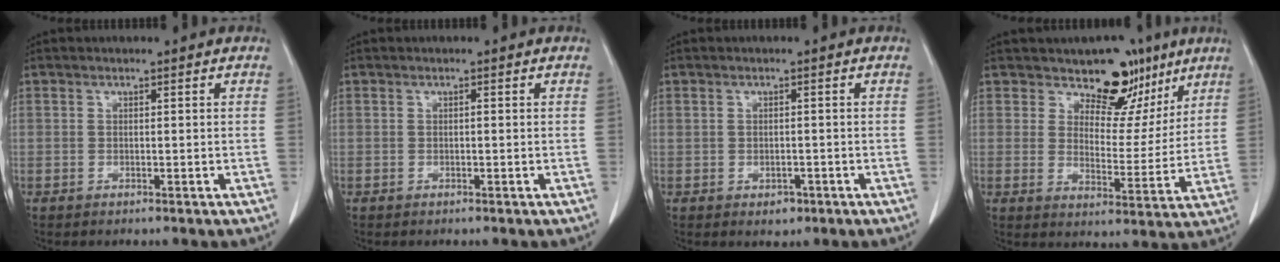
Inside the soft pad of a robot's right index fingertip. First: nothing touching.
{"total": 0.0}
{"total": 1.8, "force": [-0.7, 1.3, 1.0], "torque": [-0.013, 0.003, 0.001]}
{"total": 9.2, "force": [6.9, 5.0, 3.4], "torque": [-0.031, -0.010, 0.101]}